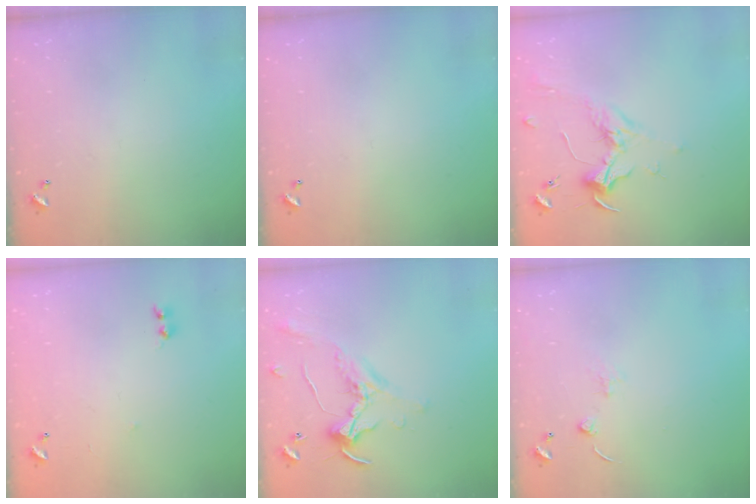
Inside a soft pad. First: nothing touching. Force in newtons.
{"total": 0.0}
{"total": 1.8, "press": 1.6, "slide": 0.7}
{"total": 6.4, "press": 6.3, "slide": 0.6}
{"total": 0.8, "press": 0.8, "slide": 0.2}
{"total": 0.9, "press": 0.9, "slide": 0.3}